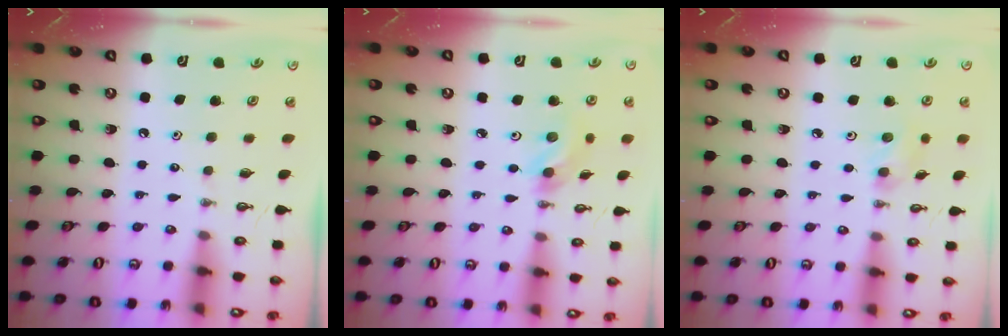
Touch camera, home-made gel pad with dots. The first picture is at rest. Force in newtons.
{"total": 6.5, "press": 6.2, "slide": 2.0}
{"total": 6.3, "press": 5.4, "slide": 3.3}